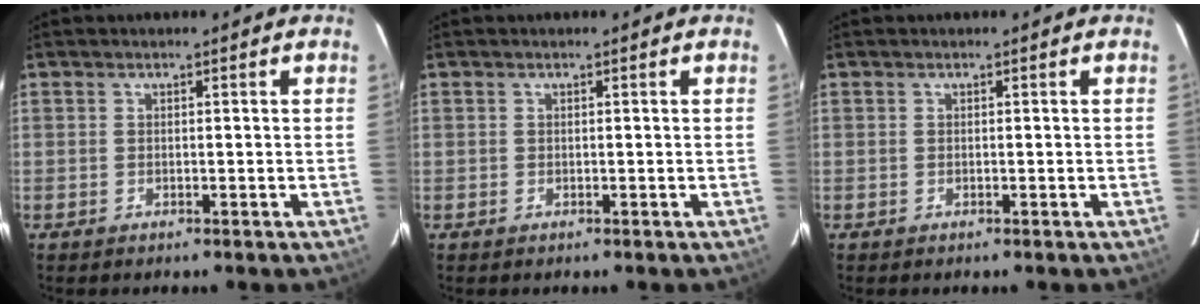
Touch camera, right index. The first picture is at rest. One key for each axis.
{"total": 0.0}
{"total": 0.0}